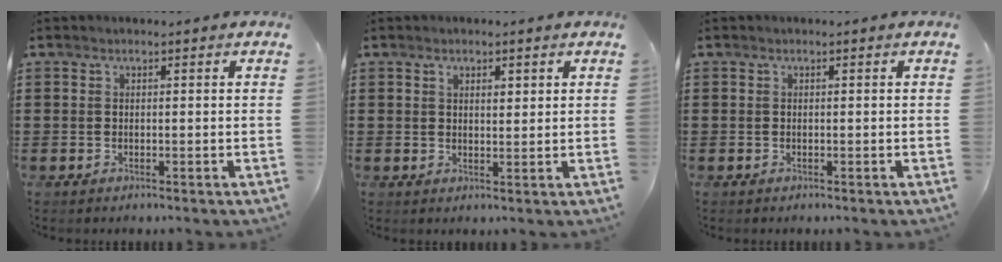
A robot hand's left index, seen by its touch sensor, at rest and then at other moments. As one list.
[{"total": 1.5, "force": [1.1, 0.8, 0.7], "torque": [-0.008, 0.002, 0.018]}, {"total": 0.0}]